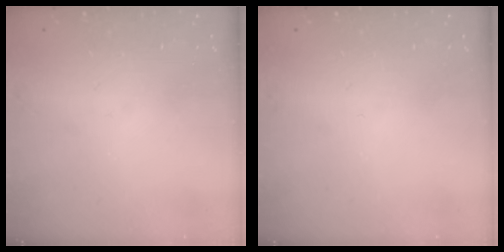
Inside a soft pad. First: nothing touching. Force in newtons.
{"total": 0.0}